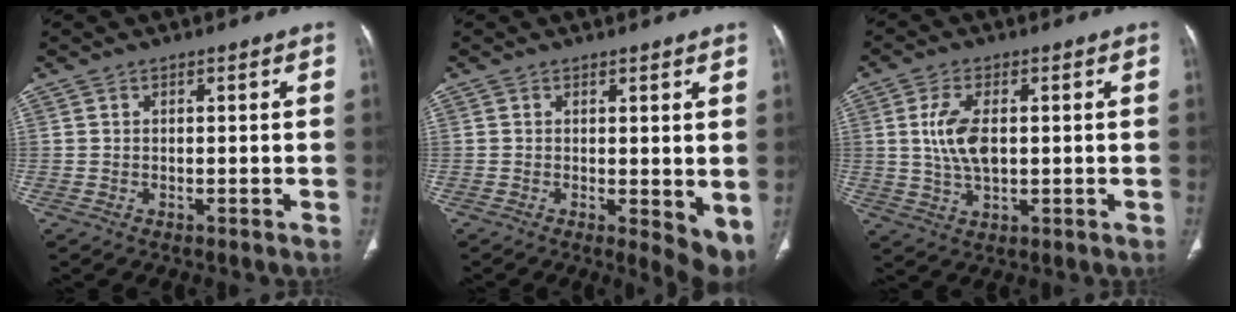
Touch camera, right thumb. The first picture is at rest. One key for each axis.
{"total": 5.9, "fx": 0.0, "fy": 2.3, "fz": 5.4, "tx": -0.068, "ty": -0.016, "tz": 0.004}
{"total": 7.7, "fx": 0.8, "fy": 4.0, "fz": 6.5, "tx": -0.132, "ty": -0.002, "tz": 0.017}